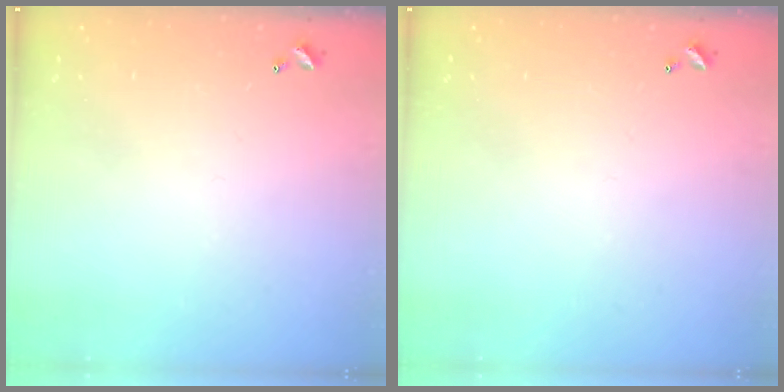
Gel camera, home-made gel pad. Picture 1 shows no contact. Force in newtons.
{"total": 0.0}